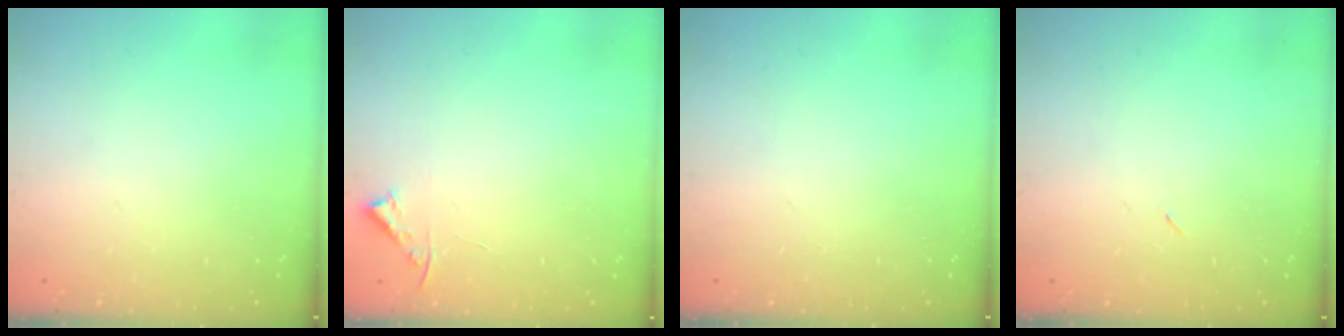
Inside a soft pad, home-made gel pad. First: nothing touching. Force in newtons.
{"total": 3.8, "press": 3.8, "slide": 0.6}
{"total": 0.0}
{"total": 2.2, "press": 1.9, "slide": 1.2}